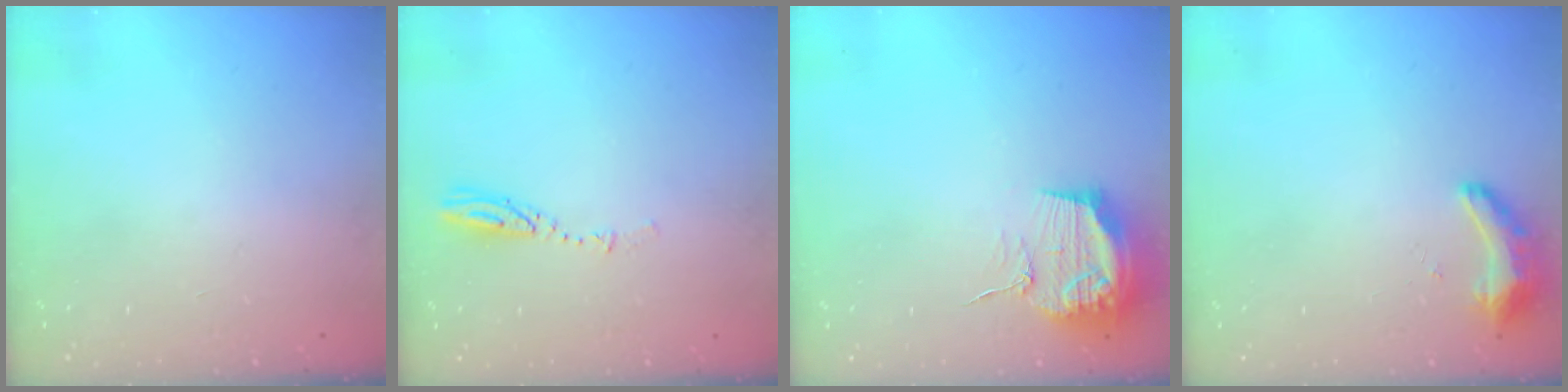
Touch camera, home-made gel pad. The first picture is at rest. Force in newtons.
{"total": 3.6, "press": 3.5, "slide": 0.5}
{"total": 16.1, "press": 16.1, "slide": 0.2}
{"total": 8.8, "press": 8.7, "slide": 1.3}